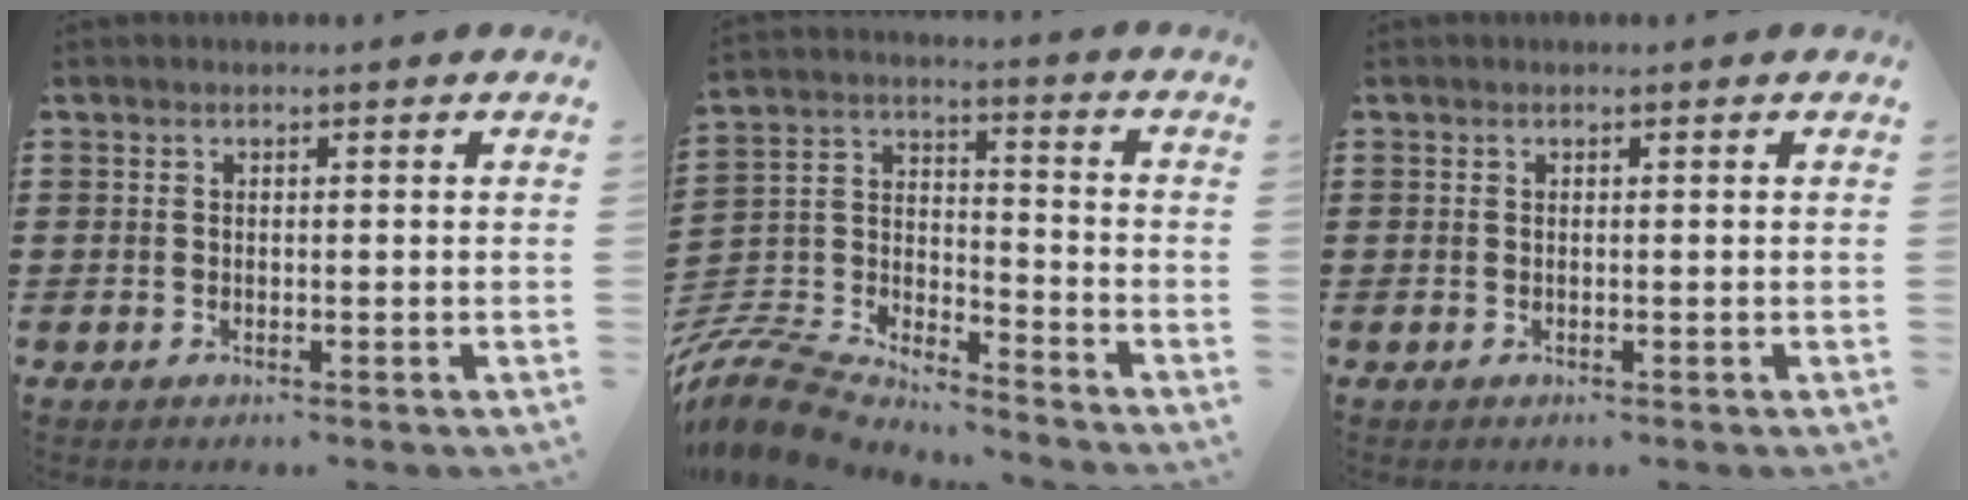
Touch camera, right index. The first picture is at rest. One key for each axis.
{"total": 8.1, "fx": -7.6, "fy": 2.0, "fz": 1.8, "tx": -0.075, "ty": -0.011, "tz": -0.163}
{"total": 0.0}